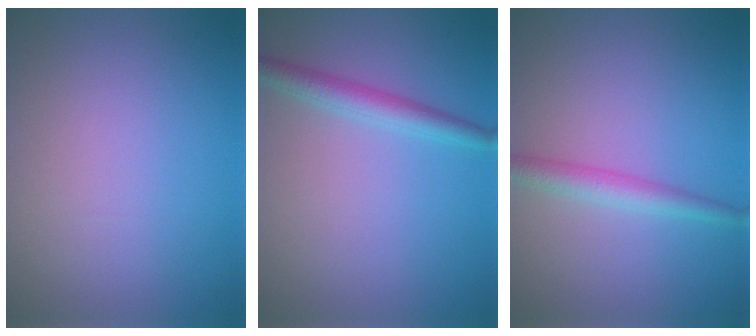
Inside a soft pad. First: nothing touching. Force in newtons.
{"total": 2.5, "press": 2.5, "slide": 0.1}
{"total": 2.4, "press": 2.4, "slide": 0.0}